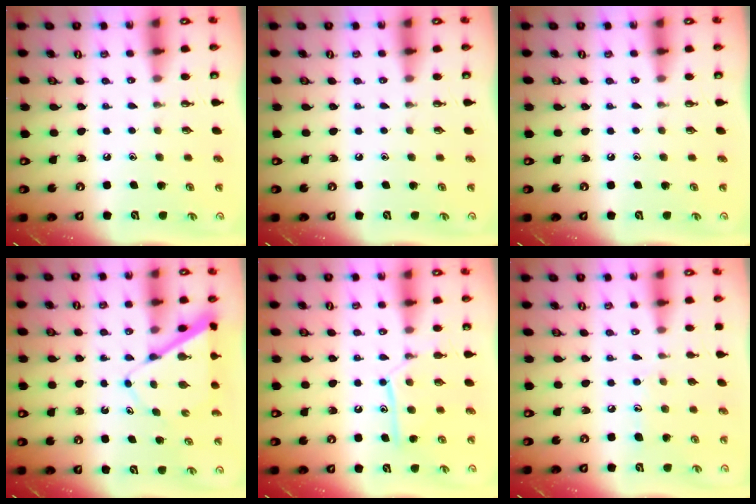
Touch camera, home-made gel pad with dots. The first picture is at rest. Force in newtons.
{"total": 0.0}
{"total": 0.0}
{"total": 6.9, "press": 6.9, "slide": 0.5}
{"total": 10.4, "press": 10.4, "slide": 0.6}
{"total": 7.0, "press": 7.0, "slide": 0.6}